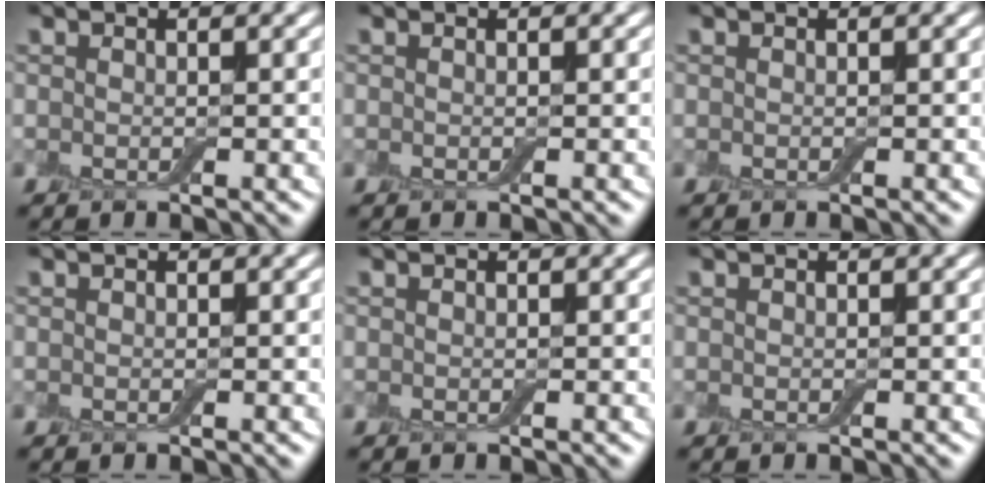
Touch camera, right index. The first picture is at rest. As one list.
[{"total": 0.0}, {"total": 0.0}, {"total": 0.0}, {"total": 0.0}, {"total": 0.0}]